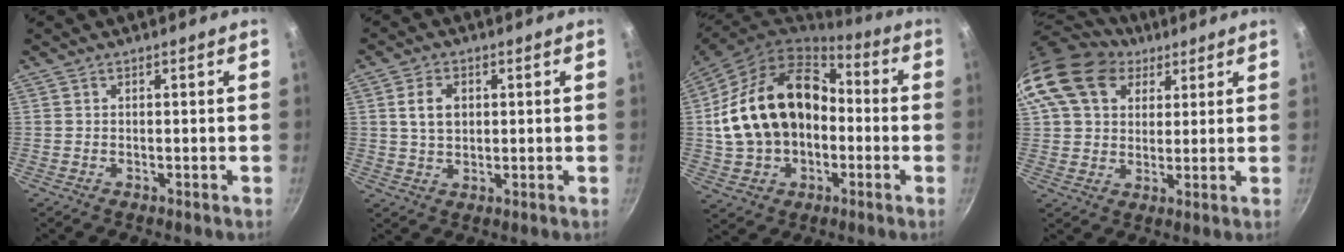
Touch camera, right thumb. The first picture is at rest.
{"total": 5.6, "force": [1.3, 3.9, 3.8], "torque": [-0.059, 0.000, 0.025]}
{"total": 22.2, "force": [-0.6, 16.1, 15.3], "torque": [-0.259, 0.055, -0.003]}
{"total": 18.6, "force": [8.6, 13.7, 9.3], "torque": [-0.184, 0.016, 0.150]}